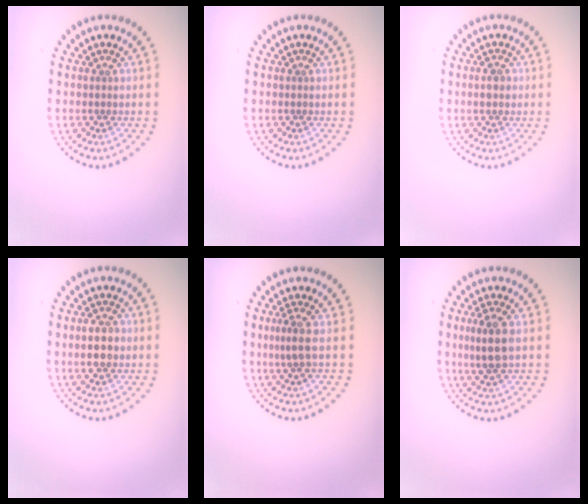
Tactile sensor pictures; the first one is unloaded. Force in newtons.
{"total": 0.0}
{"total": 1.4, "press": 1.4, "slide": 0.1}
{"total": 2.7, "press": 2.7, "slide": 0.1}
{"total": 1.8, "press": 1.3, "slide": 1.2}
{"total": 3.1, "press": 2.9, "slide": 1.0}